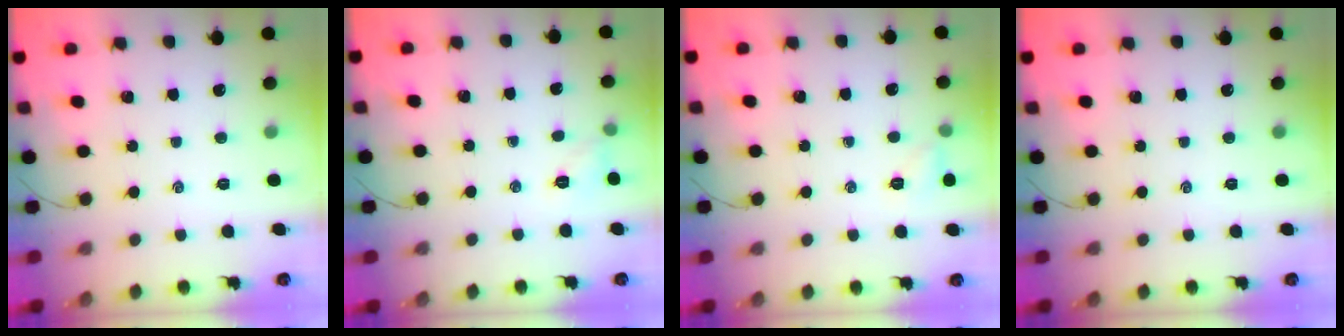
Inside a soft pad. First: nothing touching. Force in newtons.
{"total": 5.5, "press": 5.3, "slide": 1.7}
{"total": 5.4, "press": 5.1, "slide": 1.5}
{"total": 0.0}